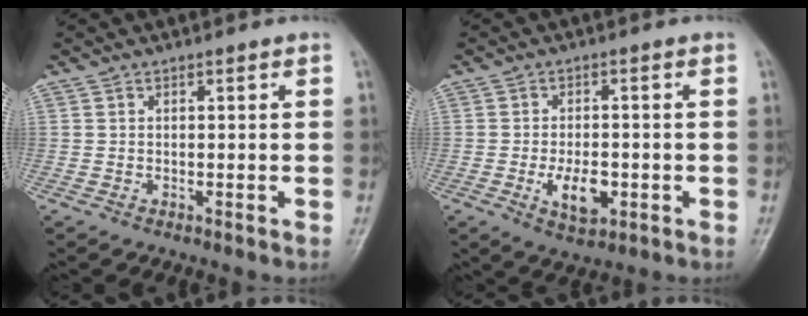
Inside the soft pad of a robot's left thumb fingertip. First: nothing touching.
{"total": 6.3, "force": [-1.8, 3.4, 5.1], "torque": [-0.079, 0.000, -0.025]}